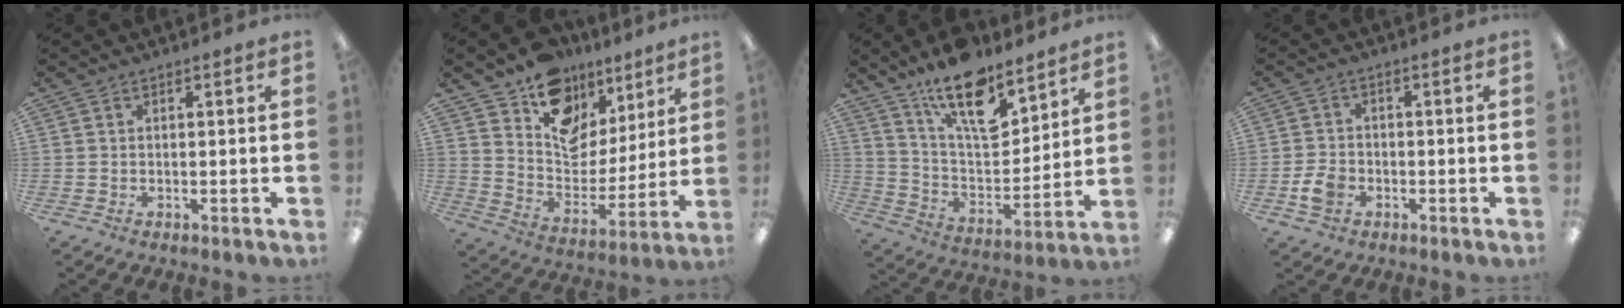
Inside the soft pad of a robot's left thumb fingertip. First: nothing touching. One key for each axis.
{"total": 13.2, "fx": 8.9, "fy": 9.0, "fz": 3.9, "tx": -0.067, "ty": -0.068, "tz": 0.166}
{"total": 18.0, "fx": 12.5, "fy": 7.5, "fz": 10.6, "tx": -0.178, "ty": -0.074, "tz": 0.216}
{"total": 4.7, "fx": -2.0, "fy": 3.4, "fz": 2.5, "tx": -0.051, "ty": 0.007, "tz": -0.036}